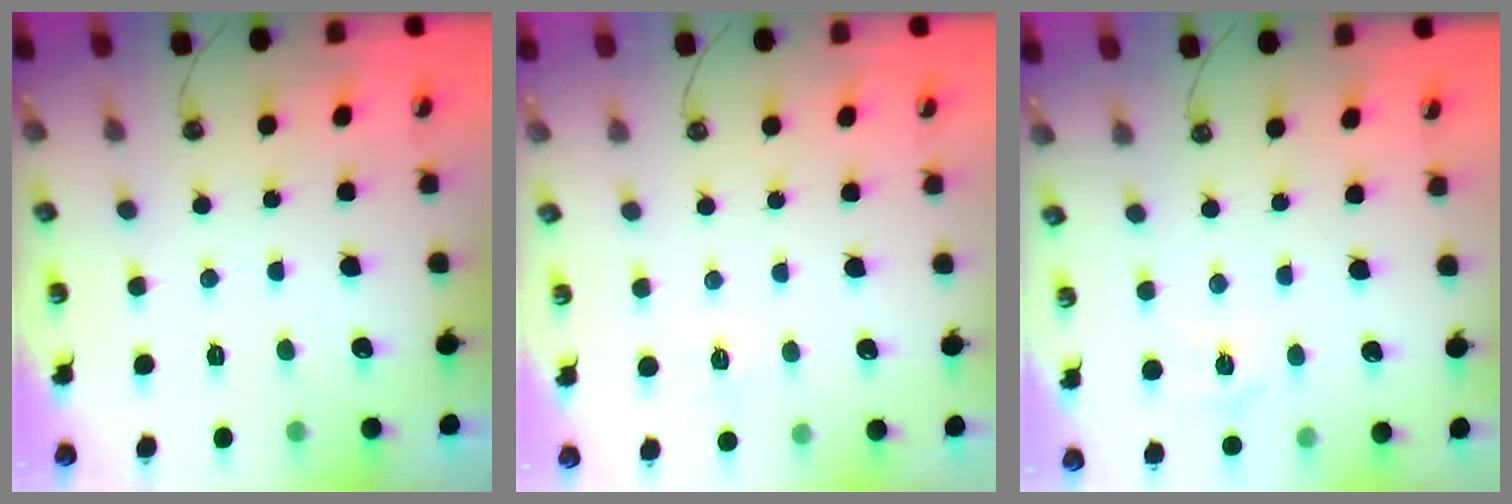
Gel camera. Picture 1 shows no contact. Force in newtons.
{"total": 5.0, "press": 5.0, "slide": 0.5}
{"total": 5.0, "press": 5.0, "slide": 0.5}